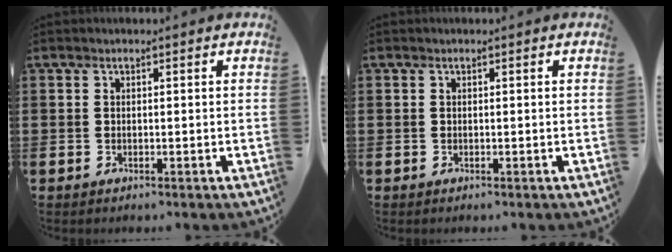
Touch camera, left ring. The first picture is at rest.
{"total": 0.0}